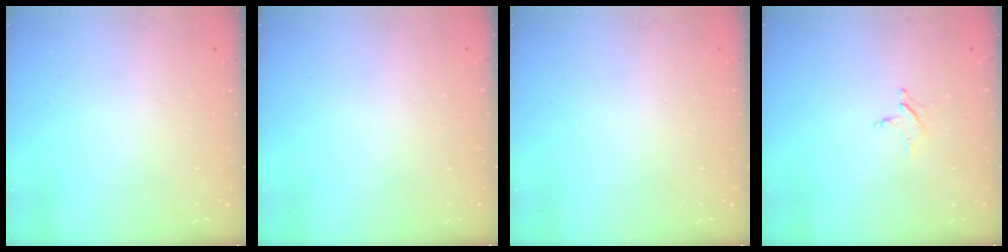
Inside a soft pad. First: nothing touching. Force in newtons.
{"total": 0.0}
{"total": 0.0}
{"total": 2.3, "press": 2.2, "slide": 0.3}